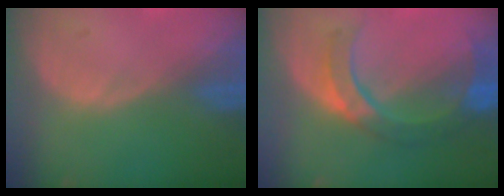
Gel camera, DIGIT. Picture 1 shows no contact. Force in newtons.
{"total": 7.7, "press": 7.6, "slide": 1.2}